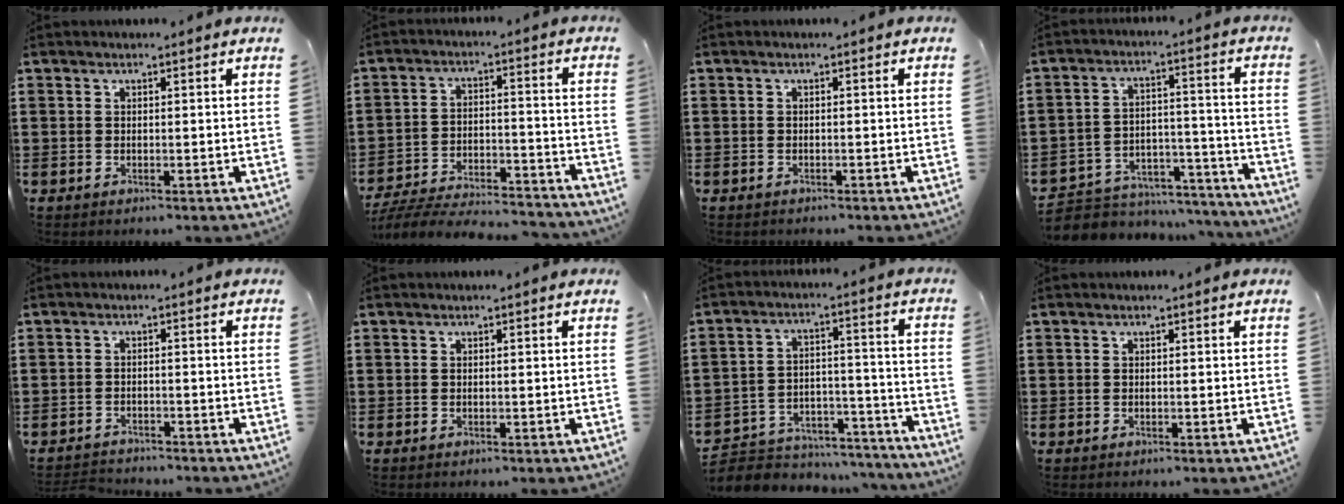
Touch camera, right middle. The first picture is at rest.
{"total": 6.6, "force": [-6.4, 0.8, 1.4], "torque": [-0.038, 0.006, -0.130]}
{"total": 0.6, "force": [-0.6, 0.2, -0.1], "torque": [0.001, 0.002, -0.013]}
{"total": 5.3, "force": [-5.0, 1.9, 0.1], "torque": [-0.004, 0.017, -0.102]}
{"total": 2.4, "force": [-2.3, 0.5, -0.1], "torque": [-0.006, -0.001, -0.051]}
{"total": 0.0}
{"total": 5.3, "force": [-4.9, 1.8, 0.2], "torque": [-0.004, 0.014, -0.101]}
{"total": 0.0}